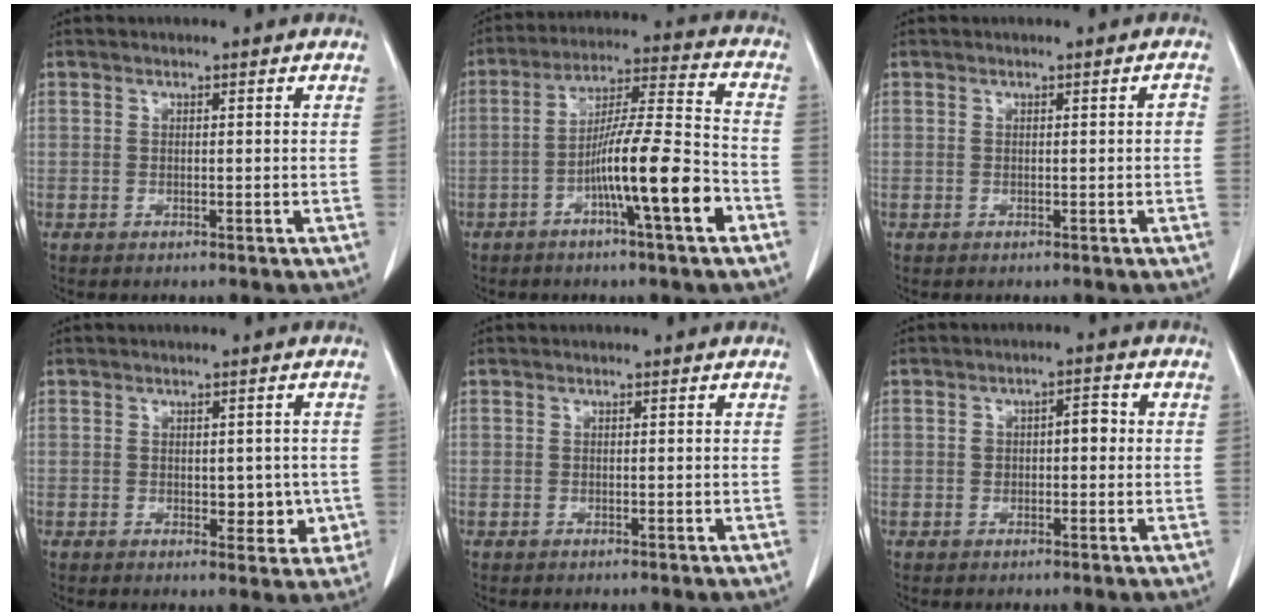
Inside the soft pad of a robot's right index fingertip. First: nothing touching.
{"total": 13.6, "force": [-5.3, 0.3, 12.5], "torque": [-0.212, 0.004, -0.091]}
{"total": 0.7, "force": [-0.2, 0.2, 0.7], "torque": [-0.005, 0.001, -0.001]}
{"total": 4.6, "force": [-0.5, 2.8, 3.6], "torque": [-0.030, 0.003, 0.002]}
{"total": 0.0}
{"total": 3.5, "force": [0.3, 1.8, 3.0], "torque": [-0.049, 0.019, 0.007]}